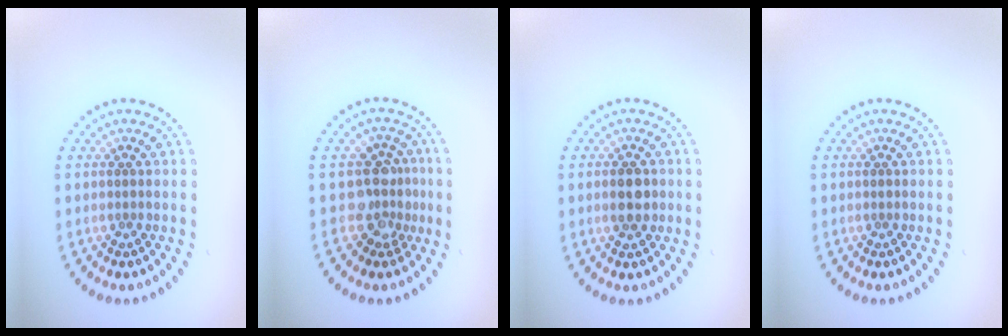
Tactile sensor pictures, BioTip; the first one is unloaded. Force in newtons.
{"total": 3.3, "press": 2.5, "slide": 2.1}
{"total": 2.9, "press": 2.9, "slide": 0.0}
{"total": 0.0}